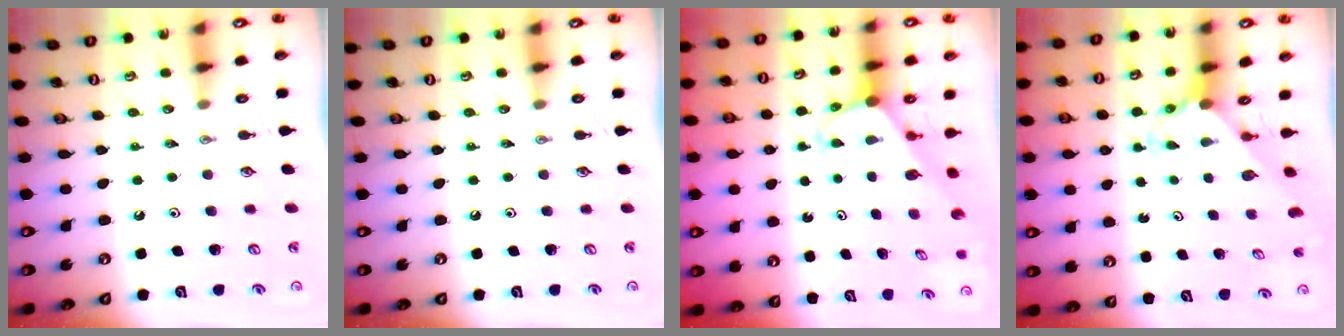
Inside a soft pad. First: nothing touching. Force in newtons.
{"total": 0.0}
{"total": 2.1, "press": 2.1, "slide": 0.1}
{"total": 2.4, "press": 2.4, "slide": 0.2}